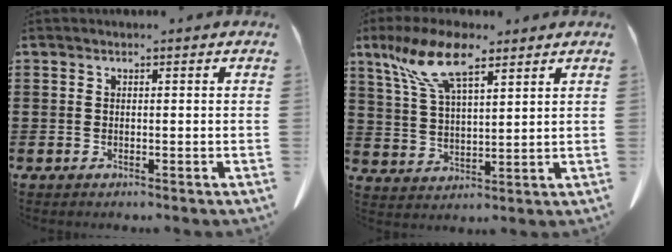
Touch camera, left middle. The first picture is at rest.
{"total": 10.1, "force": [6.8, 3.1, 6.8], "torque": [-0.158, -0.009, 0.121]}